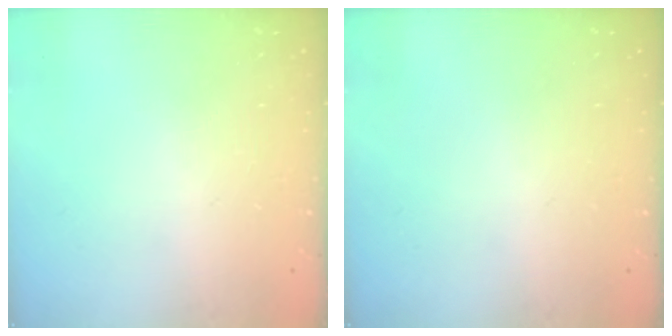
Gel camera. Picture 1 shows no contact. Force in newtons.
{"total": 0.0}